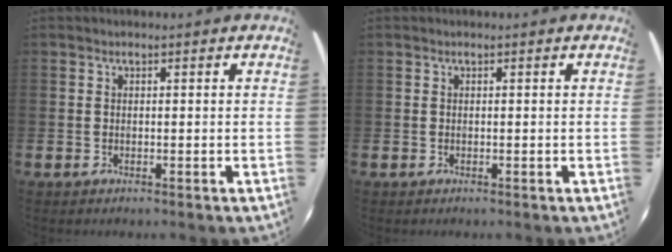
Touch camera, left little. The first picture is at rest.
{"total": 0.0}